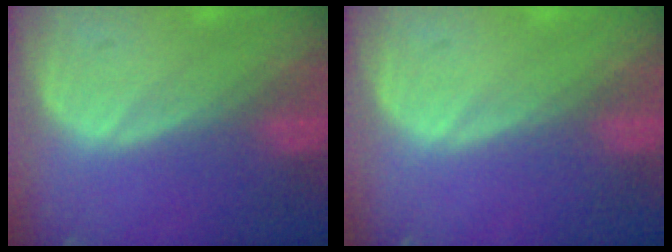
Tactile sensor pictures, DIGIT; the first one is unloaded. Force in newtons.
{"total": 0.0}